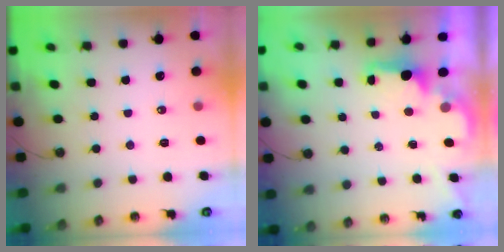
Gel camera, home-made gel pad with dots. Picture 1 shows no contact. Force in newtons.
{"total": 1.6, "press": 1.5, "slide": 0.6}